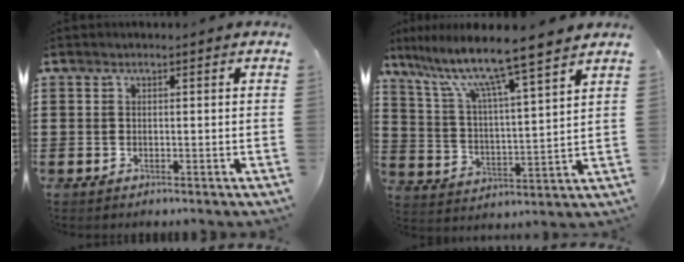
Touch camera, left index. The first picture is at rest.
{"total": 9.8, "force": [8.2, -0.5, 5.3], "torque": [-0.135, -0.052, 0.132]}